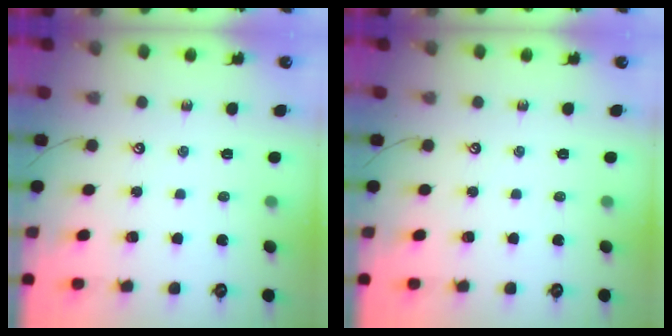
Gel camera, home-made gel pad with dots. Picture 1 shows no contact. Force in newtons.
{"total": 0.0}